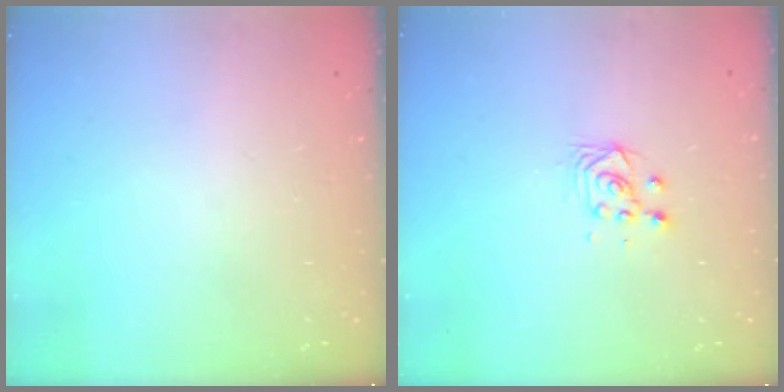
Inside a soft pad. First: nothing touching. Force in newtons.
{"total": 3.3, "press": 3.2, "slide": 0.7}